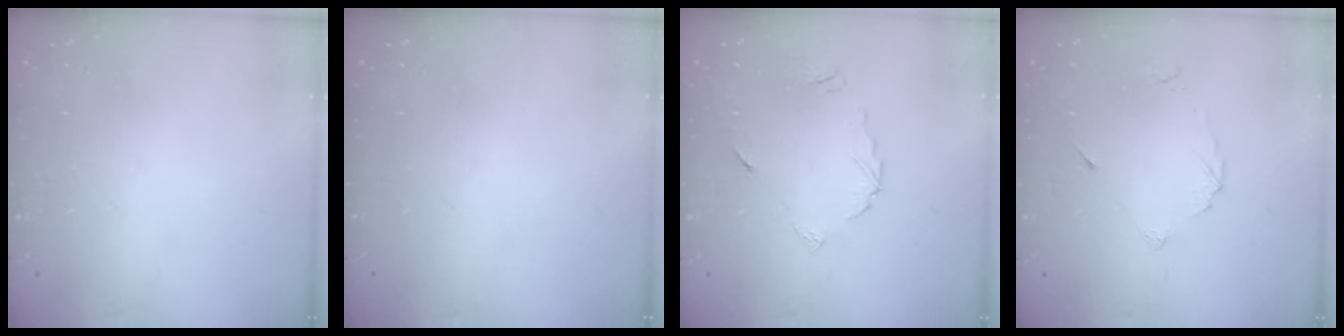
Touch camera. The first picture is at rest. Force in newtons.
{"total": 0.0}
{"total": 5.5, "press": 5.5, "slide": 0.4}
{"total": 5.1, "press": 5.1, "slide": 0.5}